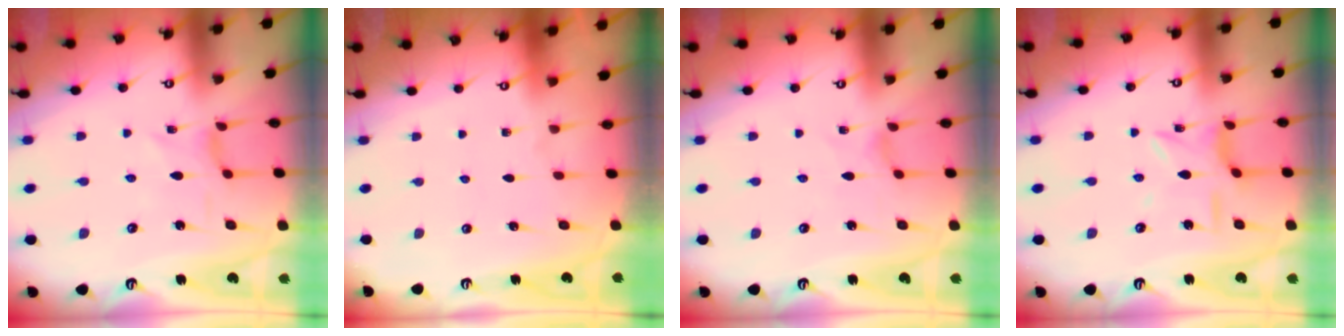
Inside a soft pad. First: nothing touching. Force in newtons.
{"total": 0.0}
{"total": 0.6, "press": 0.5, "slide": 0.2}
{"total": 5.6, "press": 5.6, "slide": 0.3}